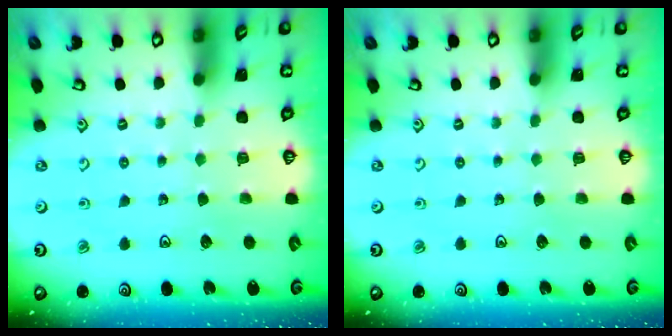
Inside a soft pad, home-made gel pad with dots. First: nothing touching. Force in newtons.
{"total": 0.0}